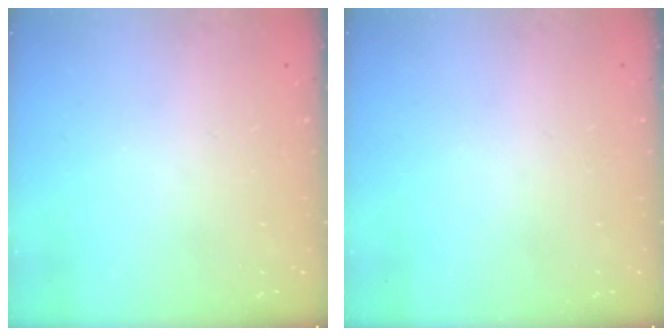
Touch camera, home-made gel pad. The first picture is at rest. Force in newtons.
{"total": 0.0}